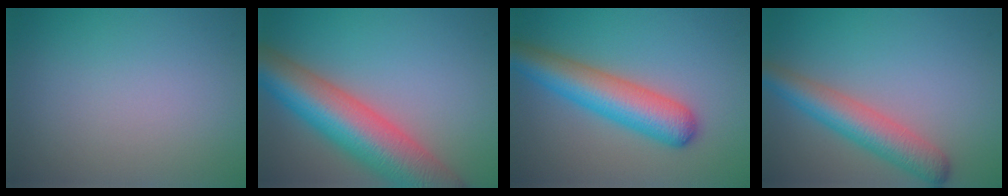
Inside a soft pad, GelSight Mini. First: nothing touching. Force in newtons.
{"total": 10.9, "press": 10.9, "slide": 0.5}
{"total": 6.6, "press": 6.6, "slide": 0.2}
{"total": 5.1, "press": 5.1, "slide": 0.2}